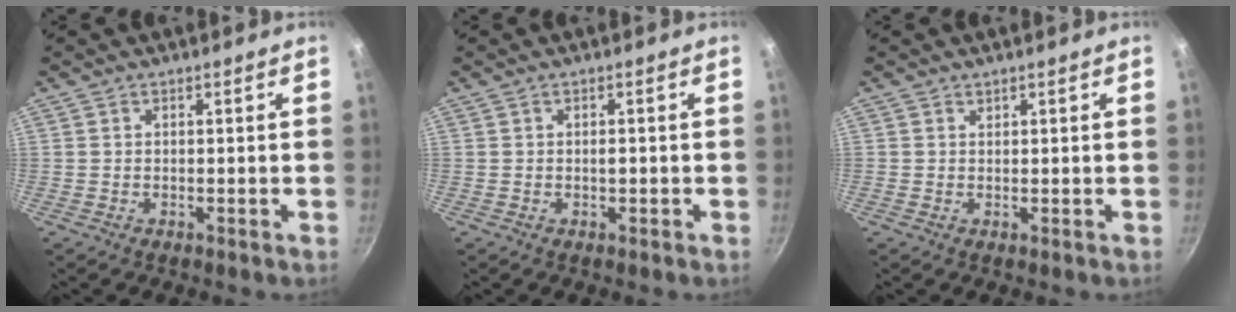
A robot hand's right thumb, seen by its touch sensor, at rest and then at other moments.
{"total": 1.1, "force": [-0.1, 0.5, 0.9], "torque": [-0.012, 0.004, -0.002]}
{"total": 0.6, "force": [0.4, 0.4, 0.1], "torque": [0.003, -0.007, 0.006]}